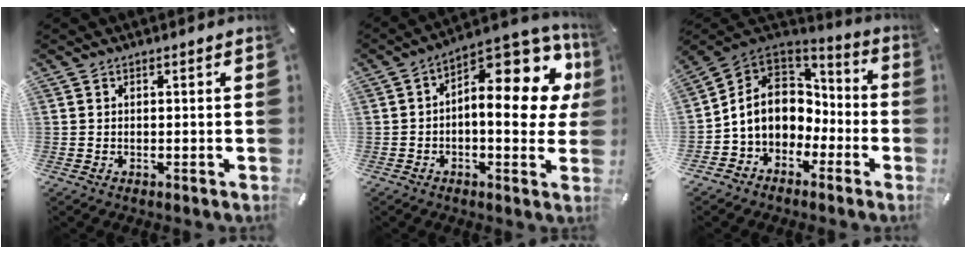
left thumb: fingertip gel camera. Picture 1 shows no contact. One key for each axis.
{"total": 16.1, "fx": 3.4, "fy": 8.4, "fz": 13.3, "tx": -0.172, "ty": -0.038, "tz": 0.053}
{"total": 10.5, "fx": -1.7, "fy": 9.4, "fz": 4.2, "tx": -0.105, "ty": 0.003, "tz": -0.028}